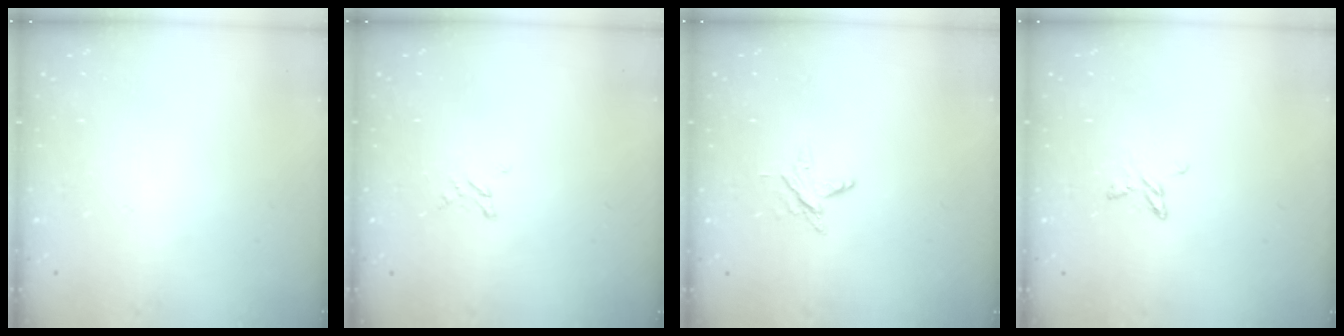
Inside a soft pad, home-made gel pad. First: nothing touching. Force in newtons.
{"total": 1.6, "press": 1.6, "slide": 0.2}
{"total": 4.1, "press": 4.0, "slide": 0.5}
{"total": 5.4, "press": 5.3, "slide": 0.5}